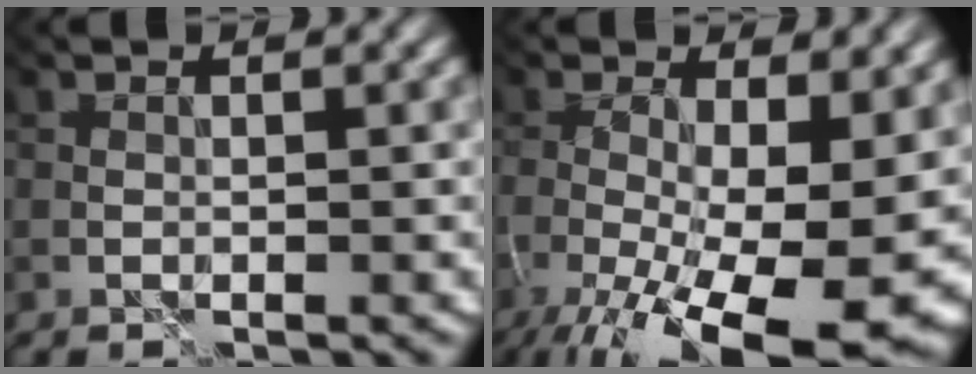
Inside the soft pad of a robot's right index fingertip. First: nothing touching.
{"total": 15.6, "force": [-5.4, 6.6, 13.0], "torque": [-0.211, -0.038, -0.060]}